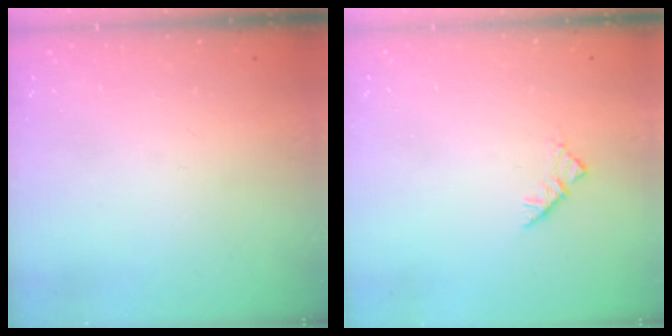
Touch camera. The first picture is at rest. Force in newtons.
{"total": 2.9, "press": 2.8, "slide": 0.7}